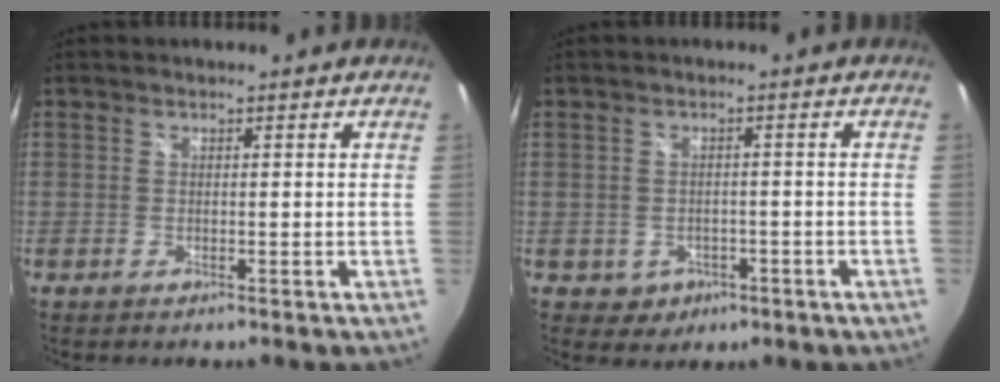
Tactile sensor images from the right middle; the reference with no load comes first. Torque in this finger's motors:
{"motor_torque": [-0.23, -0.16, 0.05, -0.01]}